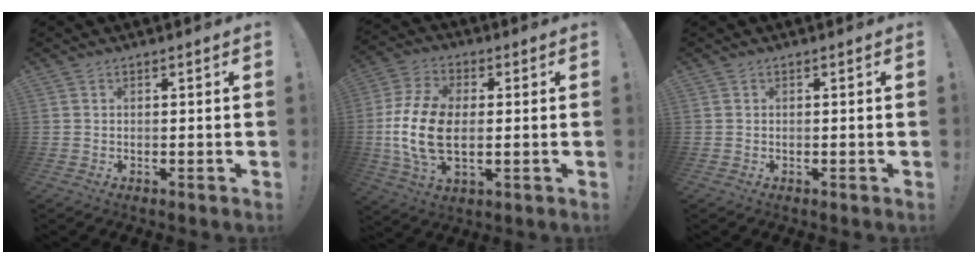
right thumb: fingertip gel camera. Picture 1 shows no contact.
{"total": 15.4, "force": [-0.8, 9.2, 12.3], "torque": [-0.246, 0.000, -0.015]}
{"total": 0.0}